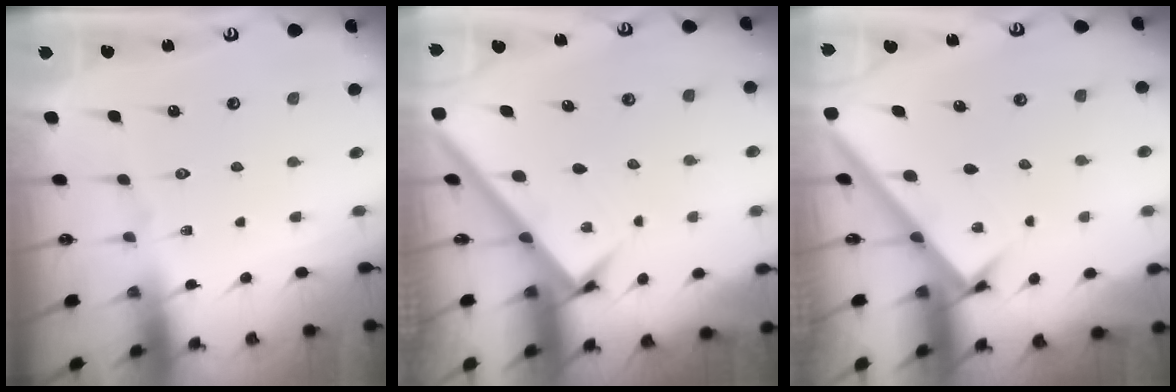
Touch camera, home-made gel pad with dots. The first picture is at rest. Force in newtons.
{"total": 2.5, "press": 2.4, "slide": 0.4}
{"total": 2.7, "press": 2.7, "slide": 0.4}